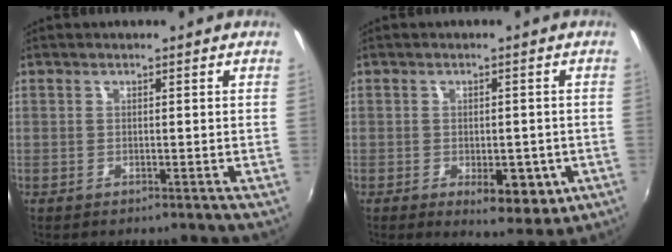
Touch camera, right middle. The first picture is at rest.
{"total": 7.8, "force": [-2.9, 4.0, 6.0], "torque": [-0.086, -0.015, -0.031]}